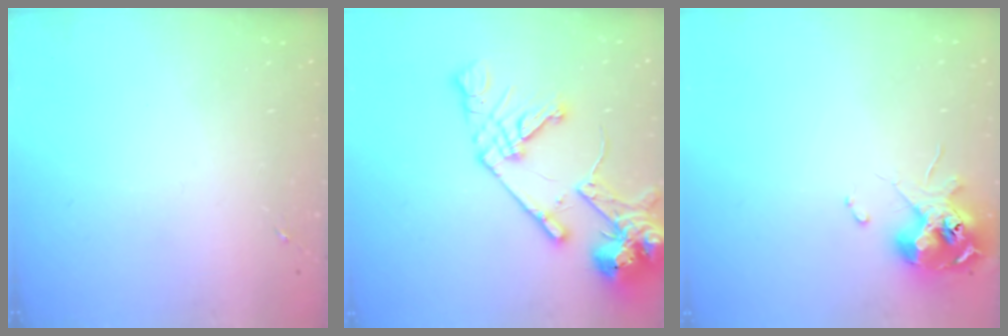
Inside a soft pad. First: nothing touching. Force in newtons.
{"total": 18.1, "press": 17.9, "slide": 2.8}
{"total": 11.3, "press": 11.2, "slide": 1.5}